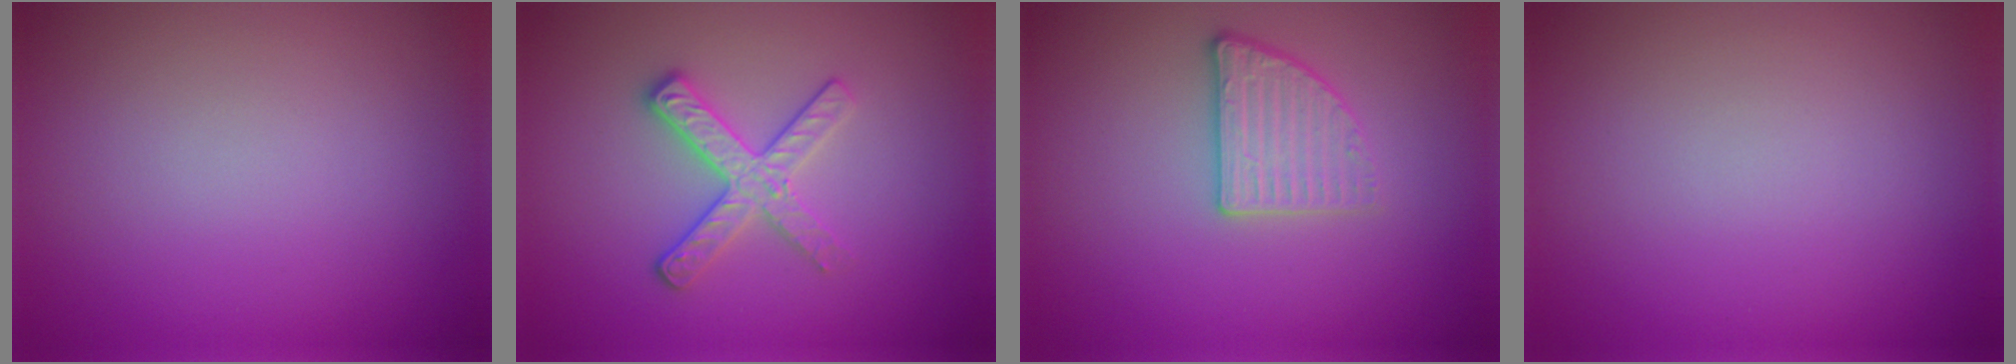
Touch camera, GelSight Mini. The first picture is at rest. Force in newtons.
{"total": 3.2, "press": 2.8, "slide": 1.5}
{"total": 2.6, "press": 2.4, "slide": 1.0}
{"total": 0.0}